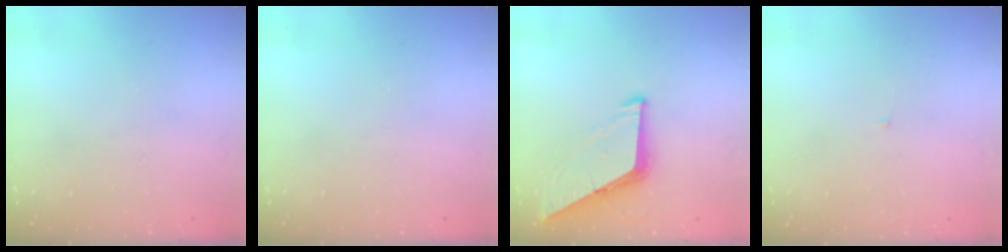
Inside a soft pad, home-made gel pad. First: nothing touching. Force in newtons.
{"total": 0.0}
{"total": 8.6, "press": 8.5, "slide": 0.9}
{"total": 2.1, "press": 2.1, "slide": 0.2}